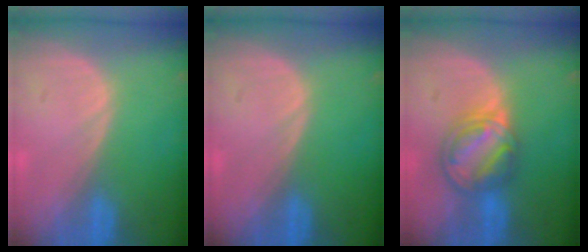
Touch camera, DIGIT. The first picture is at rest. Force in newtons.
{"total": 0.0}
{"total": 7.5, "press": 6.6, "slide": 3.6}